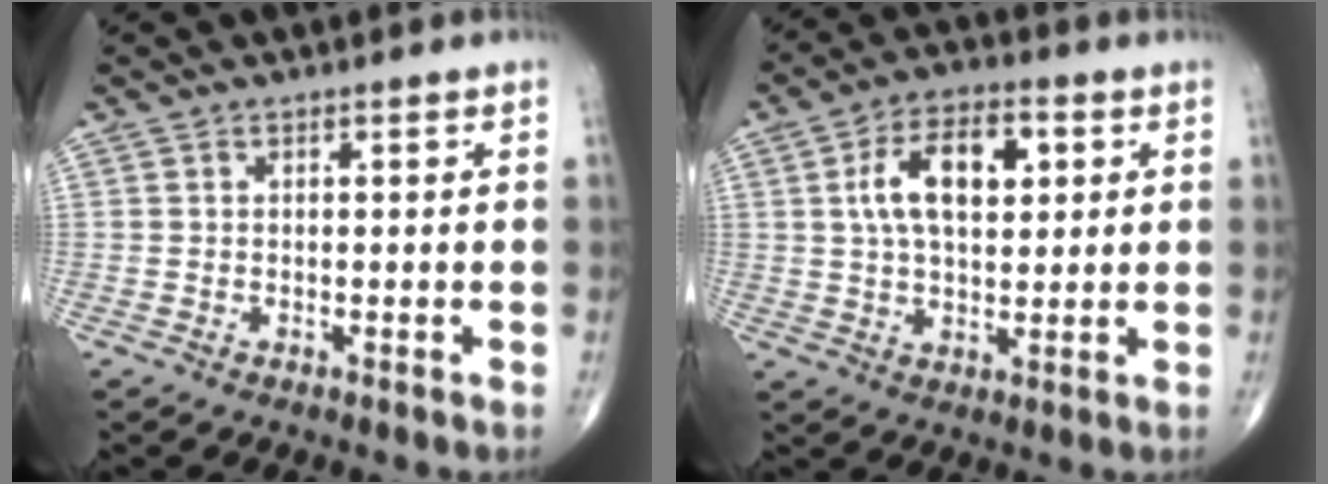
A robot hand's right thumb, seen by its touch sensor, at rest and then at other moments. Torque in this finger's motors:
{"motor_torque": [0.03, 0.18, 1.34, 0.24, 0.39]}